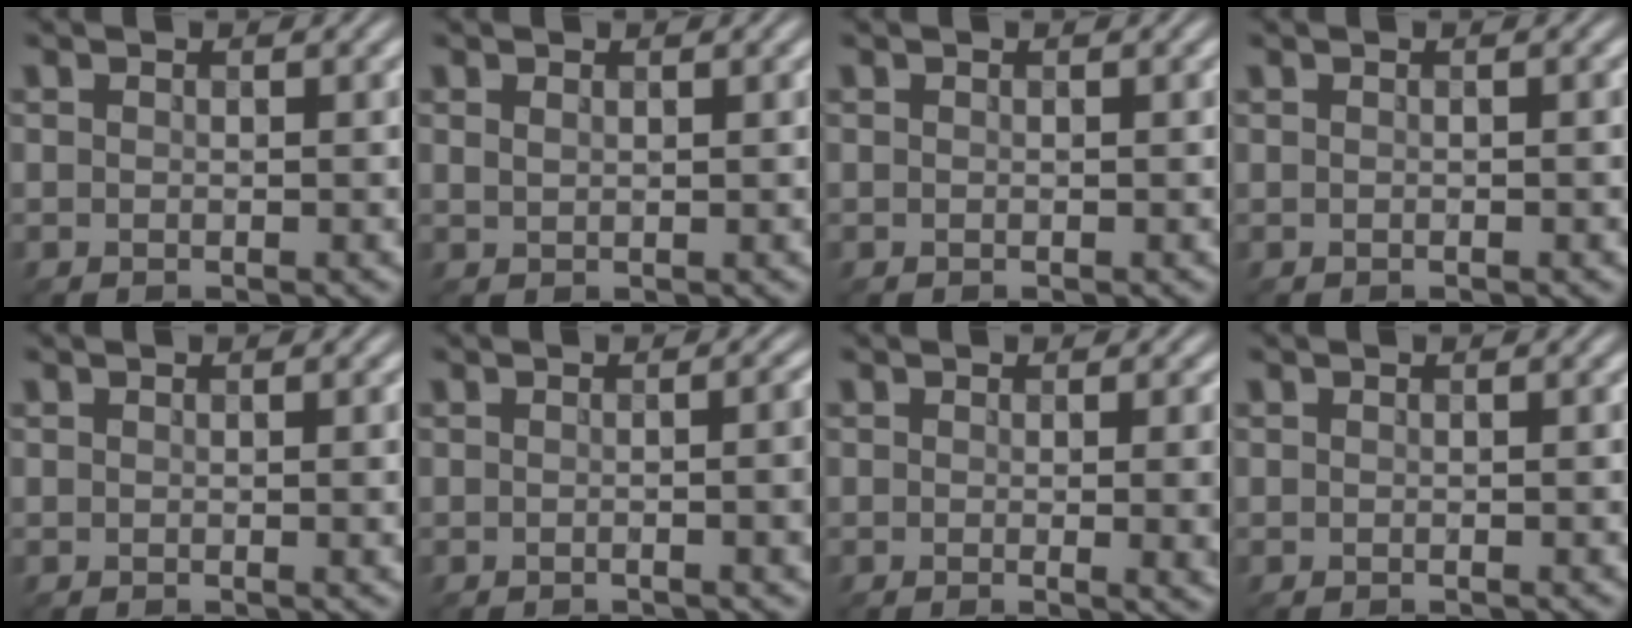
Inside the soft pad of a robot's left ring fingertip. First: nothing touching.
{"total": 0.7, "force": [0.5, 0.3, 0.4], "torque": [-0.012, 0.000, 0.011]}
{"total": 0.0}
{"total": 0.8, "force": [0.0, 0.2, 0.8], "torque": [-0.009, 0.001, -0.003]}
{"total": 1.6, "force": [0.4, 0.4, 1.5], "torque": [-0.016, 0.005, 0.006]}
{"total": 5.4, "force": [-0.3, 2.1, 5.0], "torque": [-0.030, 0.010, -0.006]}
{"total": 5.5, "force": [-0.2, 2.0, 5.1], "torque": [-0.041, -0.008, 0.006]}
{"total": 0.6, "force": [0.1, 0.1, 0.5], "torque": [-0.006, 0.003, 0.001]}